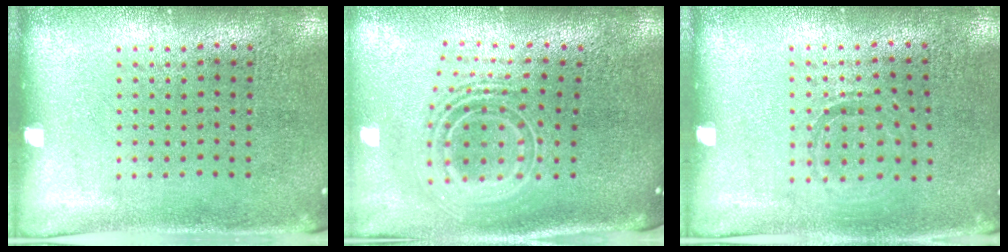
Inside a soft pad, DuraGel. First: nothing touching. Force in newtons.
{"total": 2.6, "press": 1.8, "slide": 1.9}
{"total": 0.8, "press": 0.8, "slide": 0.3}